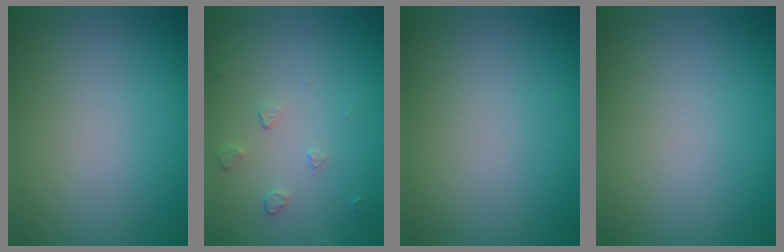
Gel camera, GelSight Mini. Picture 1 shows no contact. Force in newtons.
{"total": 0.9, "press": 0.6, "slide": 0.7}
{"total": 0.0}
{"total": 0.0}